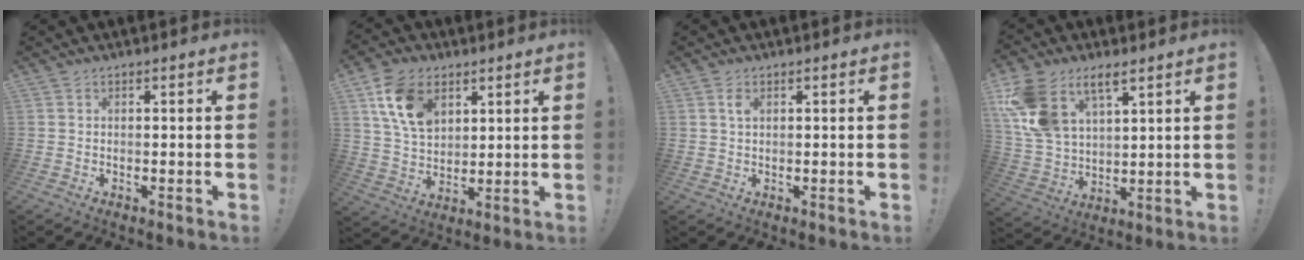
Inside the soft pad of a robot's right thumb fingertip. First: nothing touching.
{"total": 14.0, "force": [6.5, 9.4, 8.1], "torque": [-0.139, -0.016, 0.126]}
{"total": 2.1, "force": [0.8, 1.0, 1.6], "torque": [-0.027, 0.000, 0.013]}
{"total": 13.3, "force": [7.8, 7.9, 7.4], "torque": [-0.168, -0.033, 0.153]}